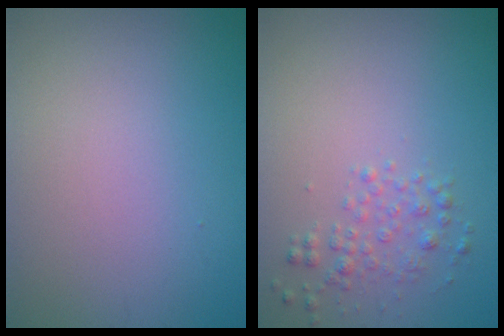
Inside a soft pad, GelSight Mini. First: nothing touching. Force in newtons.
{"total": 1.7, "press": 1.7, "slide": 0.1}